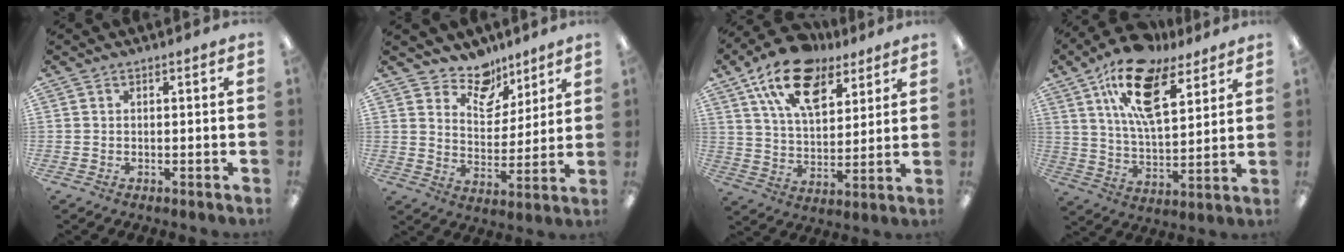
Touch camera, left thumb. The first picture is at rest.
{"total": 10.9, "force": [8.8, 5.8, 2.9], "torque": [-0.057, -0.058, 0.164]}
{"total": 17.6, "force": [11.3, 9.3, 9.8], "torque": [-0.170, -0.048, 0.202]}
{"total": 18.6, "force": [11.3, 8.3, 12.2], "torque": [-0.214, -0.041, 0.198]}